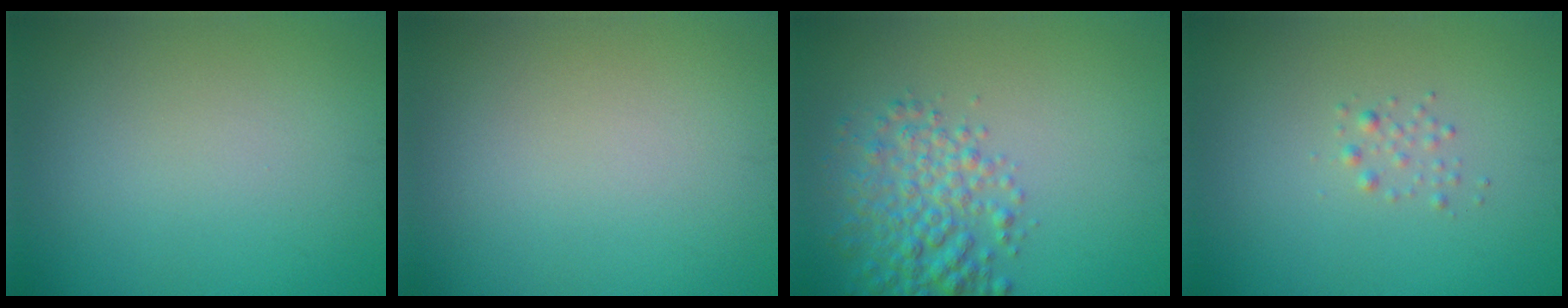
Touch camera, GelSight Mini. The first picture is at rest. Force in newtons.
{"total": 0.0}
{"total": 4.7, "press": 4.7, "slide": 0.1}
{"total": 0.8, "press": 0.8, "slide": 0.1}